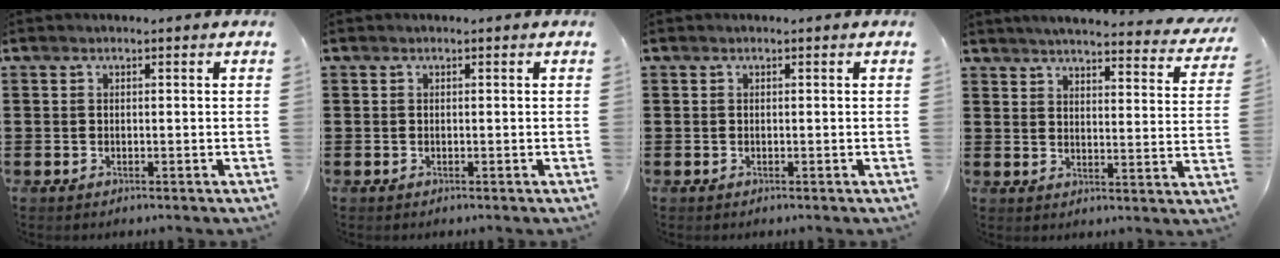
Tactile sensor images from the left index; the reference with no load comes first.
{"total": 0.0}
{"total": 0.0}
{"total": 4.4, "force": [4.2, -0.2, 1.5], "torque": [-0.047, -0.025, 0.071]}